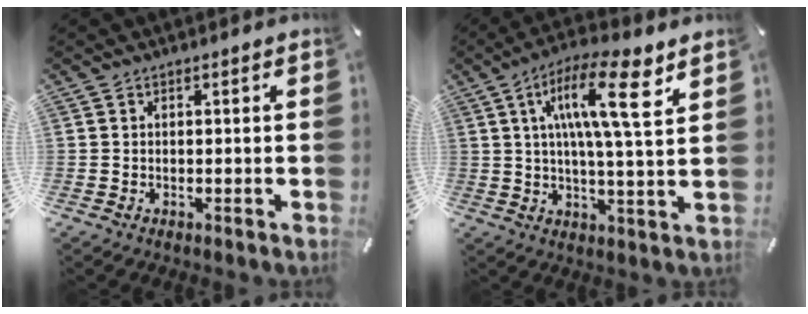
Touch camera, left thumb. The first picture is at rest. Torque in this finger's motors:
{"motor_torque": [0.54, 0.55, 1.76, -1.01, 0.52]}